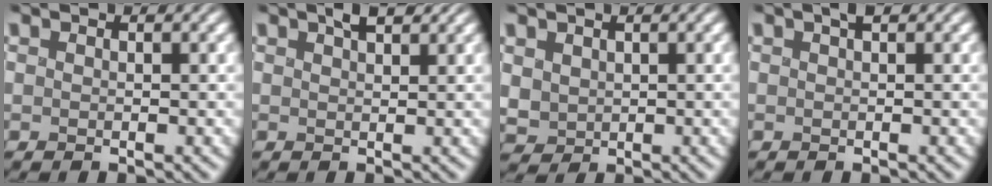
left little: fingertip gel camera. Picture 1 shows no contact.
{"total": 1.9, "force": [1.2, 0.6, 1.3], "torque": [-0.014, 0.003, 0.020]}
{"total": 2.0, "force": [0.6, 1.6, 1.0], "torque": [-0.026, -0.002, 0.015]}
{"total": 0.9, "force": [0.3, 0.3, 0.8], "torque": [-0.008, 0.002, 0.003]}